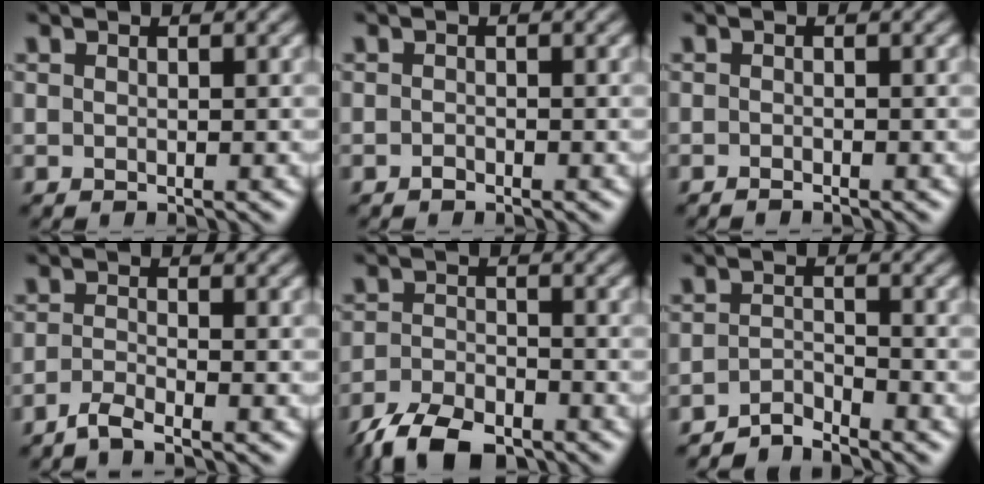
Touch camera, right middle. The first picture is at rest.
{"total": 0.5, "force": [-0.4, 0.2, 0.2], "torque": [-0.003, -0.001, -0.008]}
{"total": 0.6, "force": [-0.5, 0.0, 0.2], "torque": [-0.002, 0.000, -0.011]}
{"total": 1.9, "force": [-1.5, 0.2, 1.1], "torque": [-0.024, -0.003, -0.041]}
{"total": 6.2, "force": [-4.8, 2.3, 3.0], "torque": [-0.052, -0.007, -0.096]}
{"total": 2.1, "force": [-2.1, 0.1, 0.4], "torque": [-0.006, 0.006, -0.046]}